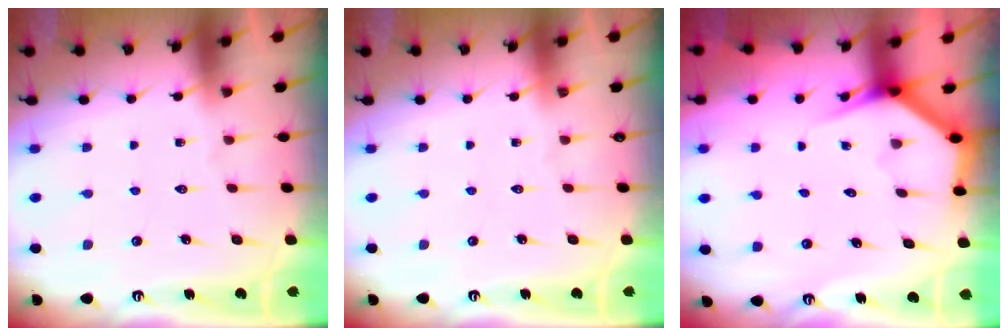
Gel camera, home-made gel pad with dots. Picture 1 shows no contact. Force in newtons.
{"total": 0.0}
{"total": 3.4, "press": 3.4, "slide": 0.3}